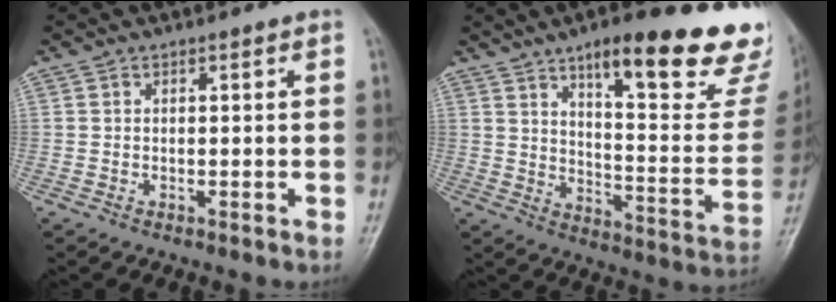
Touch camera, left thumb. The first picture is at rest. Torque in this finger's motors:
{"motor_torque": [0.98, 0.90, 1.43, -1.34, 0.10]}